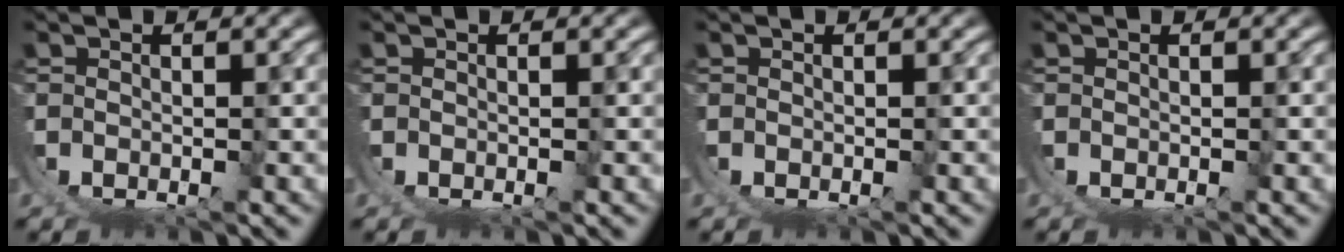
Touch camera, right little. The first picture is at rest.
{"total": 0.0}
{"total": 0.0}
{"total": 0.0}